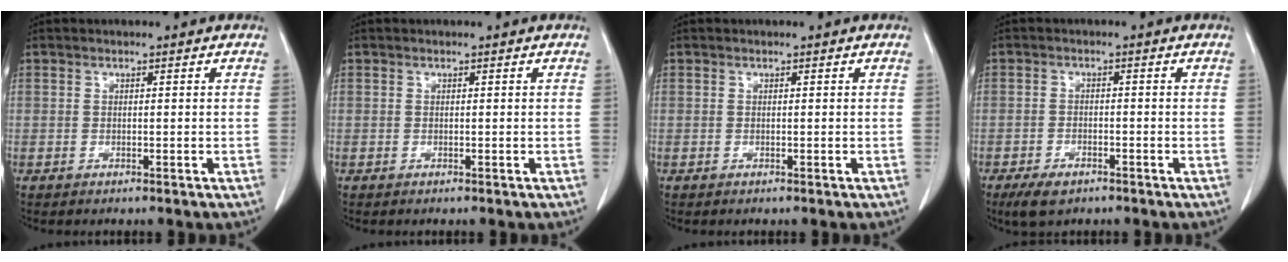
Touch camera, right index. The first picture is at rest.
{"total": 0.0}
{"total": 0.0}
{"total": 4.3, "force": [-2.9, 1.9, 2.4], "torque": [-0.045, -0.004, -0.045]}